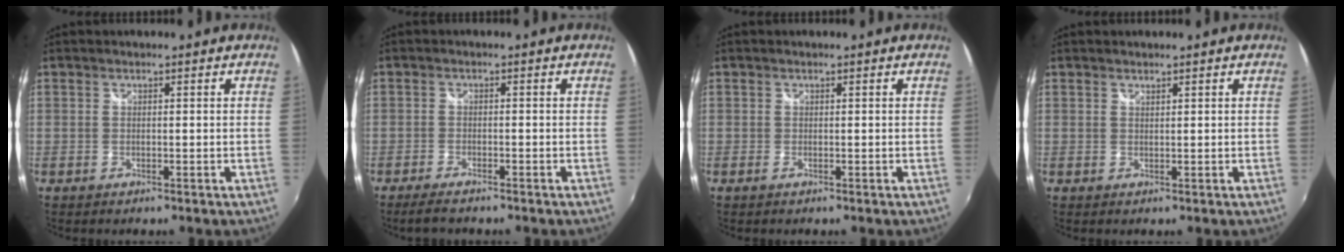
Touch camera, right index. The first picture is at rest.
{"total": 4.3, "force": [-3.6, 0.9, 2.2], "torque": [-0.055, -0.014, -0.066]}
{"total": 0.0}
{"total": 0.6, "force": [0.5, 0.1, 0.1], "torque": [0.000, 0.000, 0.010]}